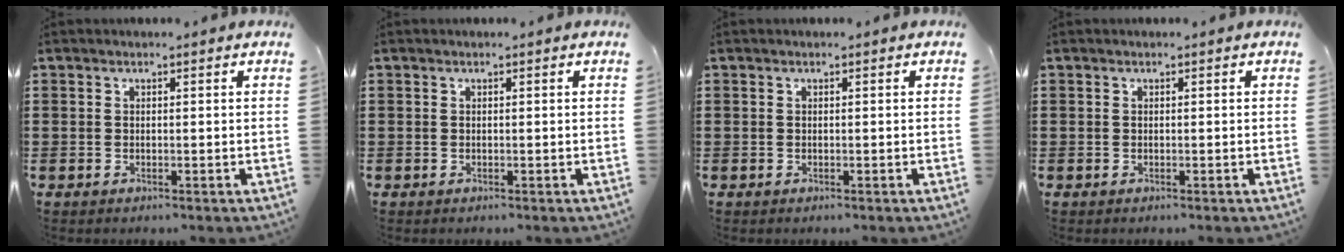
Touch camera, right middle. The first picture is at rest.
{"total": 0.0}
{"total": 0.0}
{"total": 0.0}